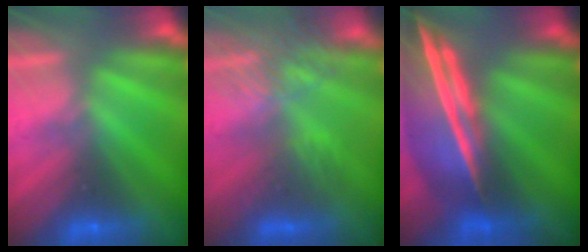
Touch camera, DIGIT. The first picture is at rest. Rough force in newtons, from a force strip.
{"total": 4.9}
{"total": 7.4}